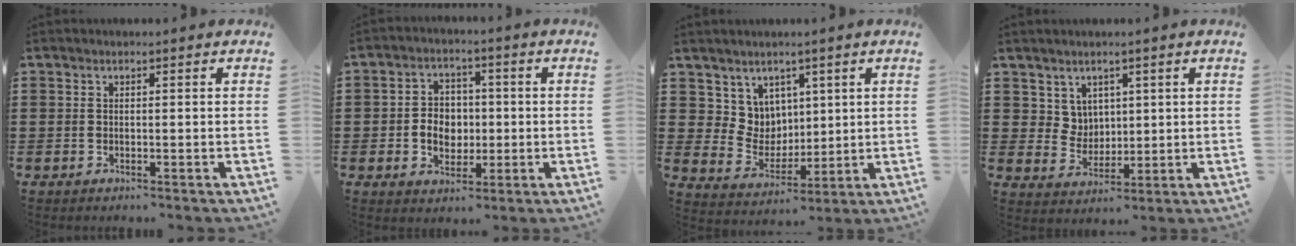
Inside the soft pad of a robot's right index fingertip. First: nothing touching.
{"total": 5.0, "force": [-0.5, 4.3, 2.4], "torque": [-0.049, 0.009, -0.013]}
{"total": 6.5, "force": [3.7, 5.2, 0.3], "torque": [-0.041, -0.008, 0.074]}
{"total": 4.5, "force": [2.8, 3.6, 0.5], "torque": [-0.029, 0.006, 0.053]}